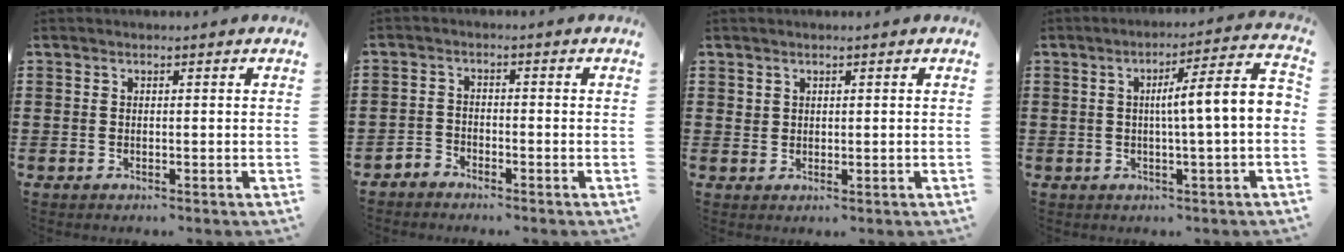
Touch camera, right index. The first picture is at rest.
{"total": 2.0, "force": [-2.0, 0.5, 0.0], "torque": [-0.007, 0.003, -0.043]}
{"total": 1.2, "force": [0.9, 0.8, 0.2], "torque": [-0.006, 0.001, 0.018]}
{"total": 7.0, "force": [-0.2, 0.1, 7.0], "torque": [-0.114, -0.015, -0.014]}